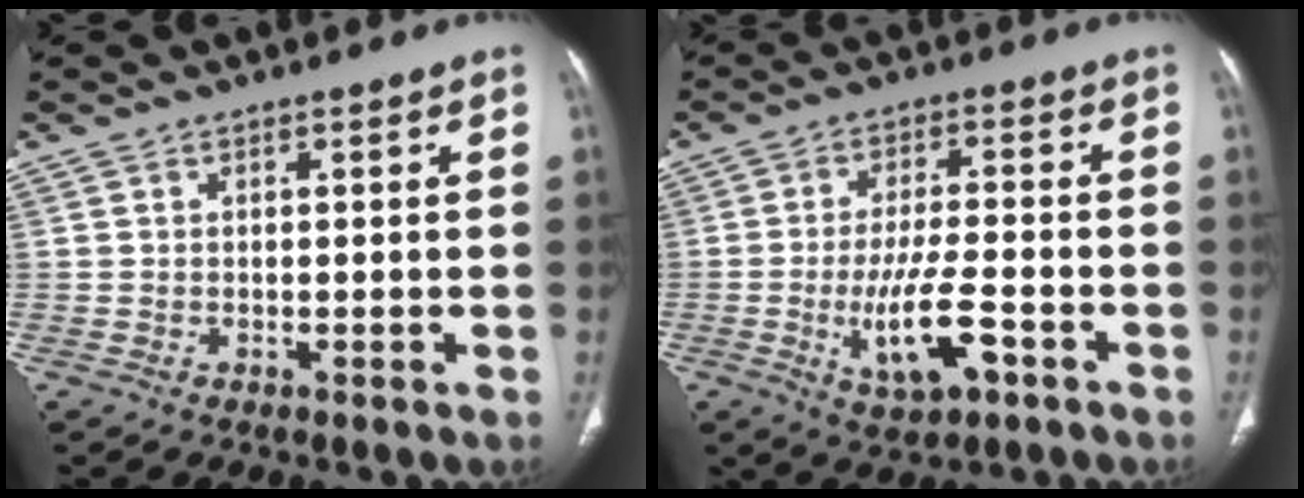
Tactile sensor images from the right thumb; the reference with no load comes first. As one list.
[{"total": 10.5, "force": [-3.9, 3.9, 8.9], "torque": [-0.162, 0.013, -0.063]}]